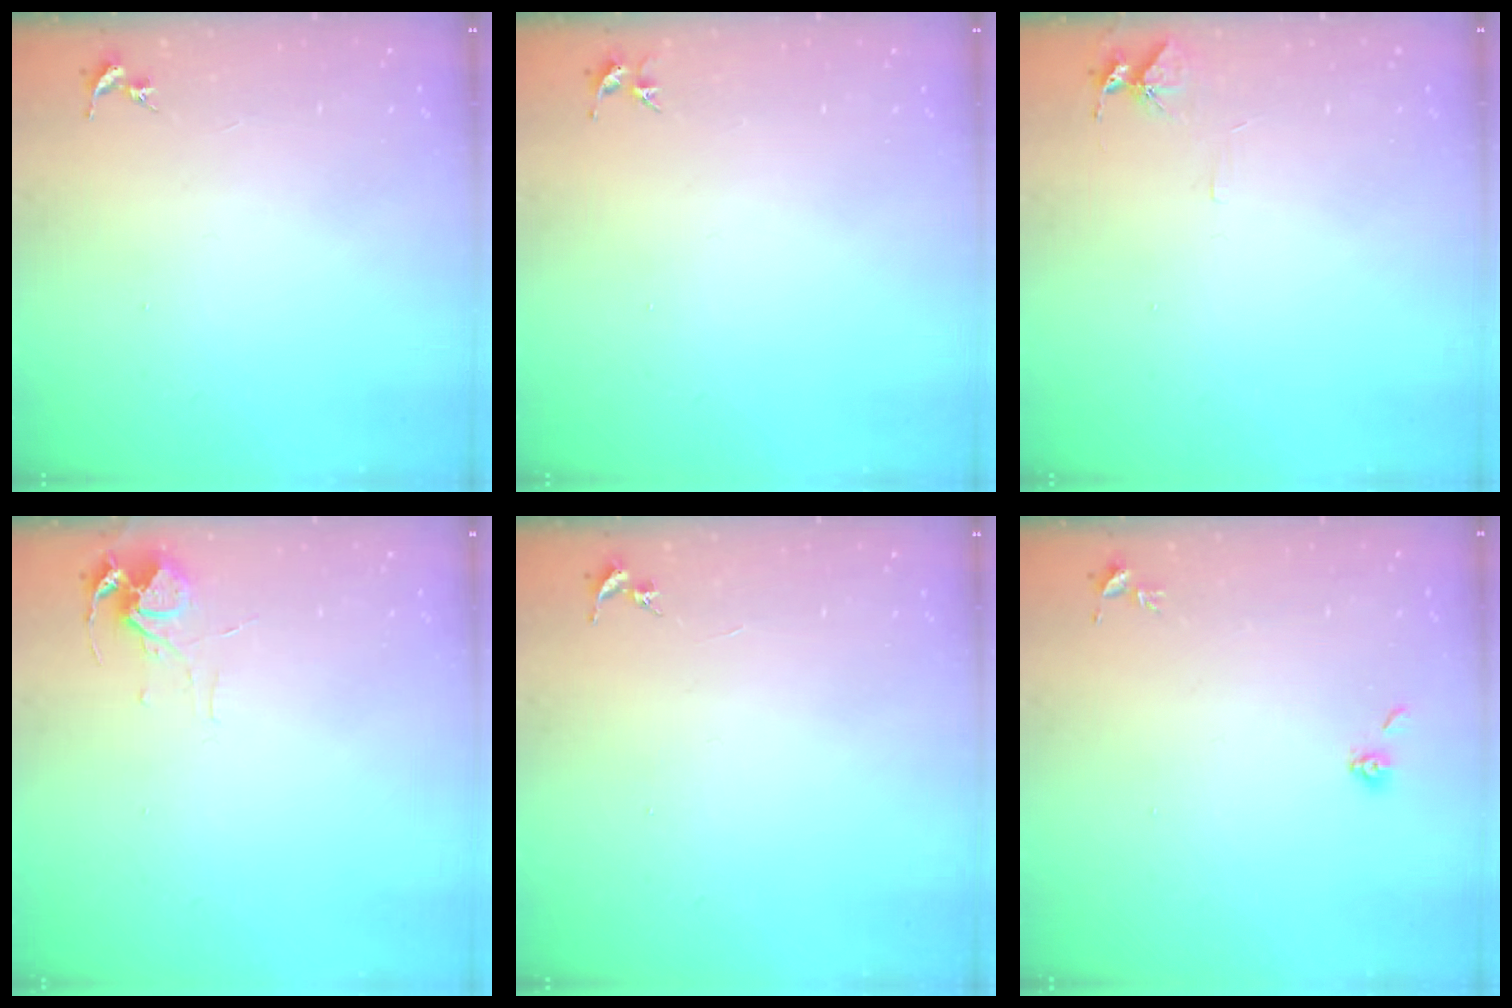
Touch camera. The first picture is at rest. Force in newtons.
{"total": 3.4, "press": 3.4, "slide": 0.4}
{"total": 5.4, "press": 5.4, "slide": 0.6}
{"total": 7.1, "press": 7.1, "slide": 0.5}
{"total": 0.0}
{"total": 3.7, "press": 3.5, "slide": 1.4}